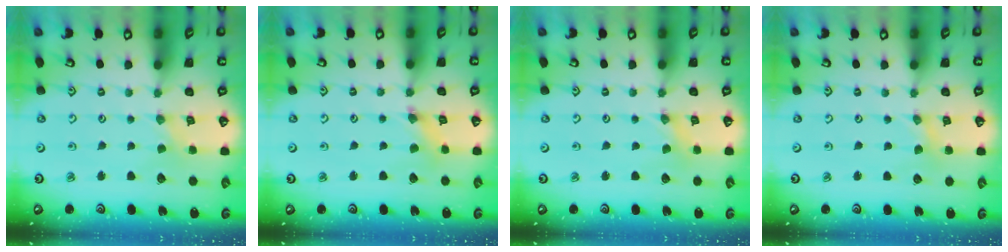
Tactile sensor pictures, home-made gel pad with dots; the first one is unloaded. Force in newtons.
{"total": 2.5, "press": 2.5, "slide": 0.4}
{"total": 0.0}
{"total": 0.0}